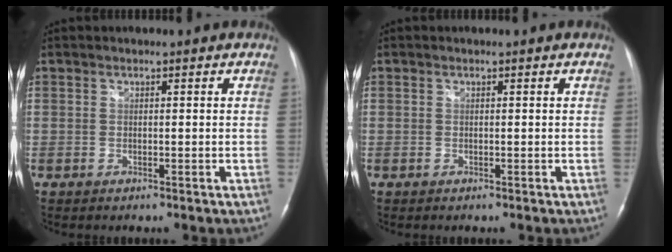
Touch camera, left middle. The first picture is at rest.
{"total": 0.0}